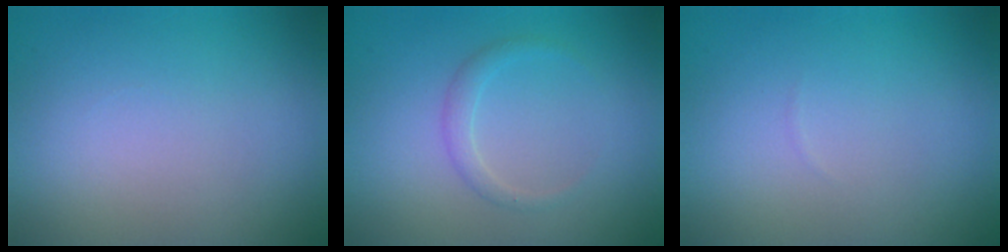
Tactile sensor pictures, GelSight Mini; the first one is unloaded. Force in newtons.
{"total": 1.2, "press": 1.2, "slide": 0.1}
{"total": 0.0}